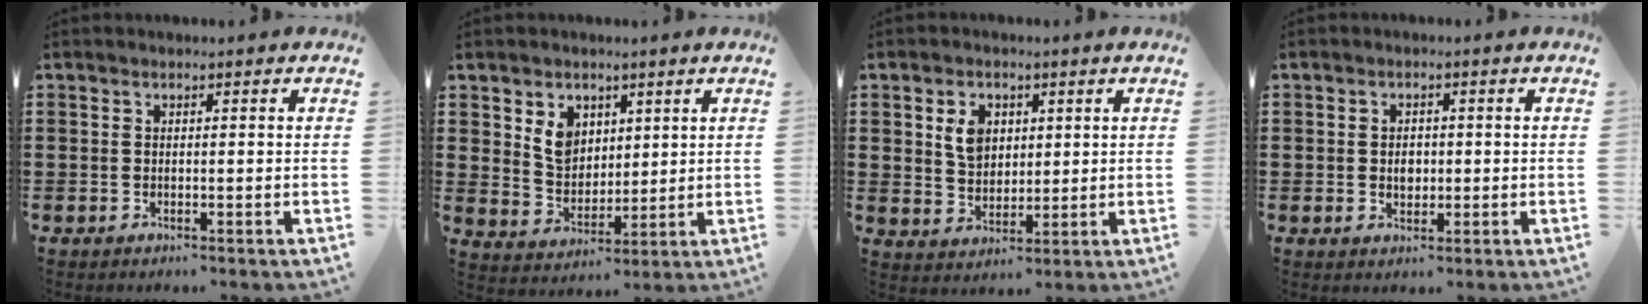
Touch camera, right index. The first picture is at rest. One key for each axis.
{"total": 6.1, "fx": 2.8, "fy": 4.7, "fz": 2.6, "tx": -0.063, "ty": 0.011, "tz": 0.052}
{"total": 5.3, "fx": 1.8, "fy": 4.0, "fz": 3.1, "tx": -0.058, "ty": 0.007, "tz": 0.029}
{"total": 2.3, "fx": 0.0, "fy": 1.6, "fz": 1.6, "tx": -0.025, "ty": 0.003, "tz": -0.003}